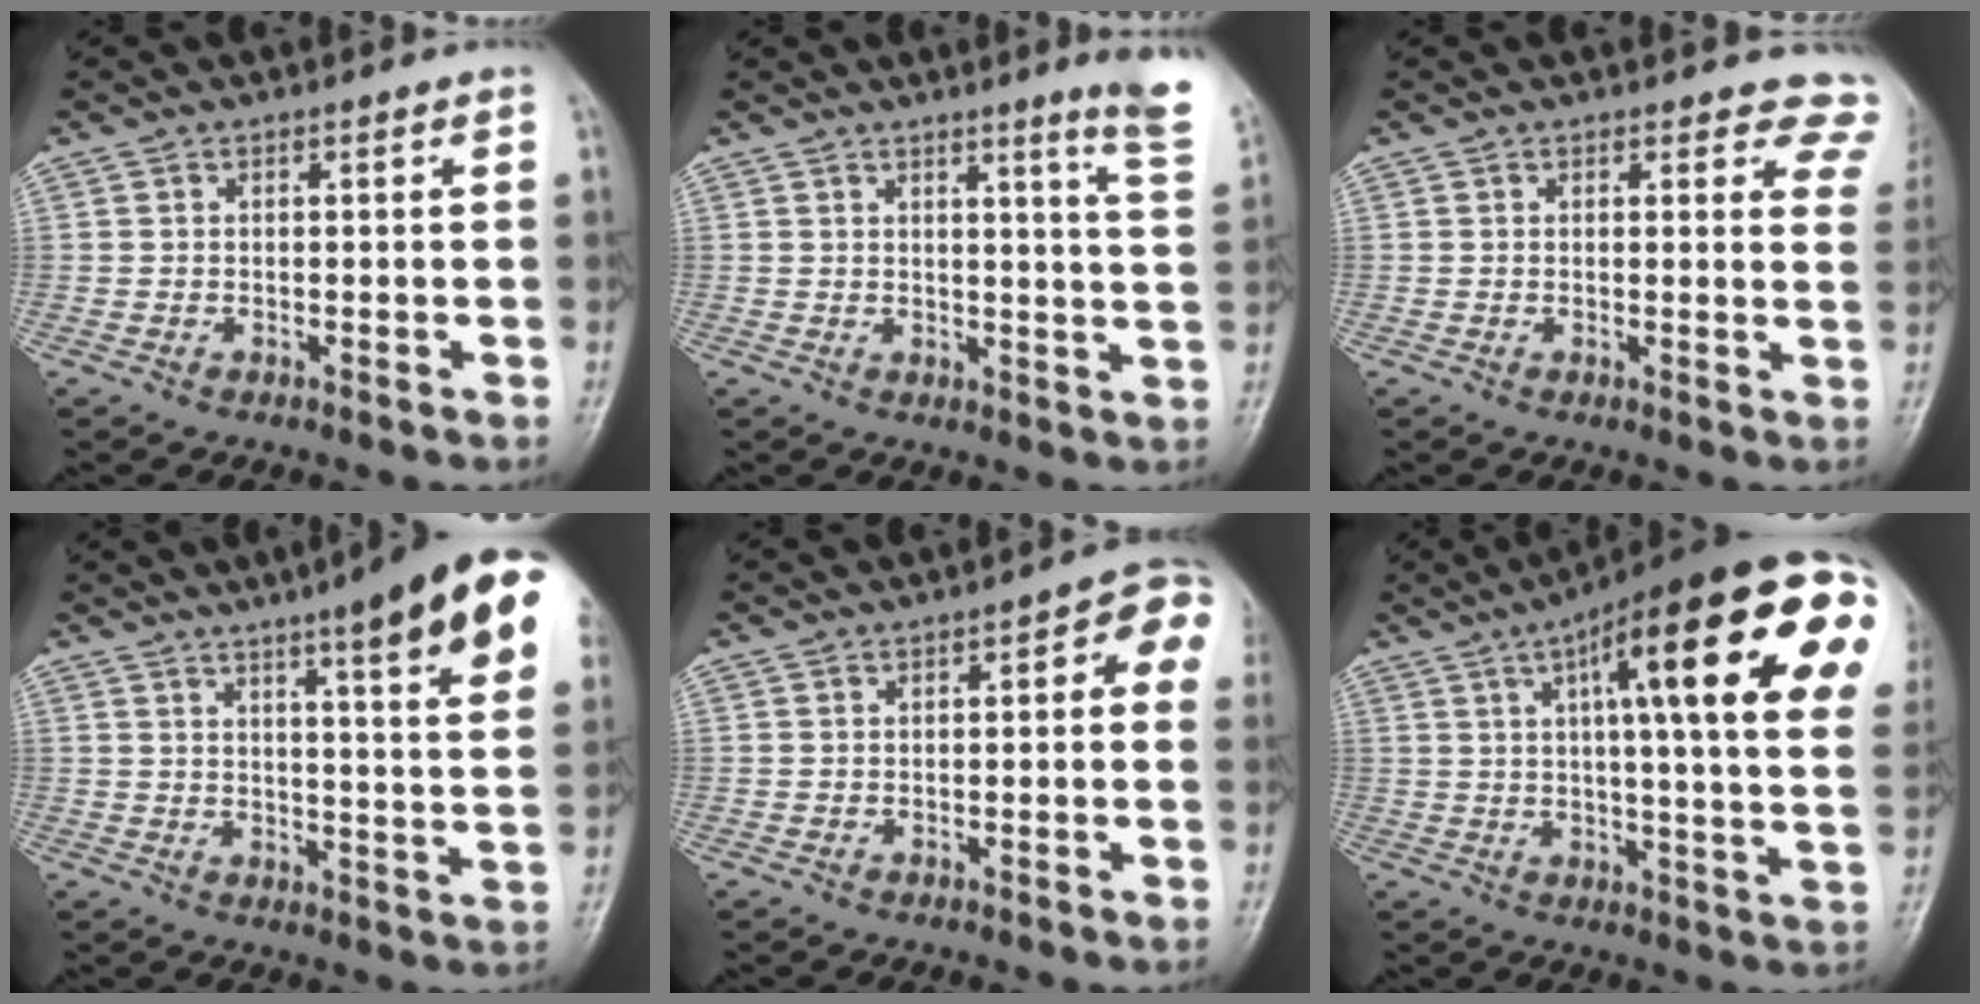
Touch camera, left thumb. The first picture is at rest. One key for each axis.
{"total": 8.2, "fx": 5.7, "fy": -0.5, "fz": 5.9, "tx": -0.065, "ty": -0.039, "tz": 0.058}
{"total": 7.4, "fx": 6.6, "fy": 2.9, "fz": 1.8, "tx": 0.031, "ty": -0.028, "tz": 0.042}
{"total": 17.6, "fx": 9.7, "fy": 2.5, "fz": 14.6, "tx": -0.173, "ty": -0.033, "tz": 0.118}
{"total": 6.0, "fx": 1.1, "fy": 2.5, "fz": 5.4, "tx": -0.044, "ty": 0.021, "tz": 0.003}
{"total": 28.2, "fx": 9.6, "fy": 5.9, "fz": 25.9, "tx": -0.300, "ty": 0.016, "tz": 0.132}